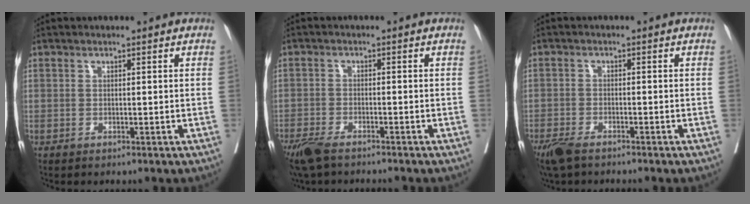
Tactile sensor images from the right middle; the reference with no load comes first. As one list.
[{"total": 6.2, "force": [-5.0, 1.3, 3.4], "torque": [-0.062, -0.013, -0.088]}, {"total": 4.7, "force": [-3.7, 1.2, 2.6], "torque": [-0.051, -0.011, -0.067]}]